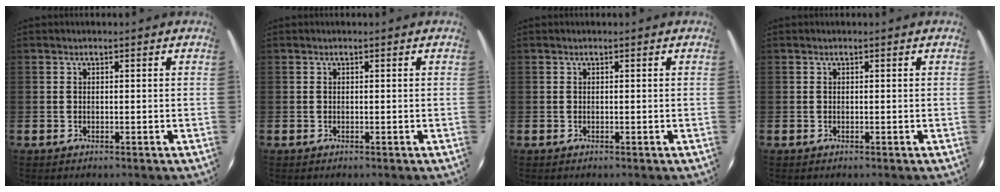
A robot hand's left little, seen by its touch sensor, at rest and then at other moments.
{"total": 0.0}
{"total": 0.0}
{"total": 0.0}